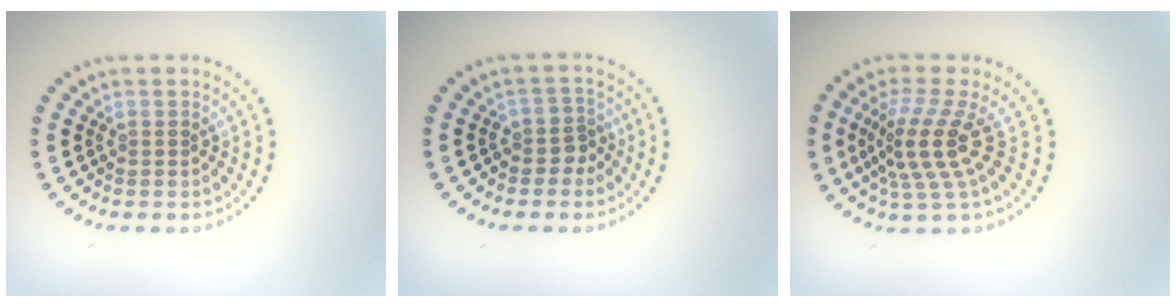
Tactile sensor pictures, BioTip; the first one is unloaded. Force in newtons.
{"total": 1.9, "press": 1.5, "slide": 1.2}
{"total": 4.3, "press": 3.0, "slide": 3.1}